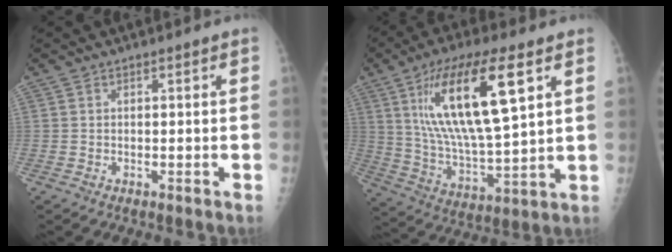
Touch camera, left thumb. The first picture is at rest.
{"total": 21.5, "force": [8.1, 6.4, 18.9], "torque": [-0.339, -0.025, 0.148]}